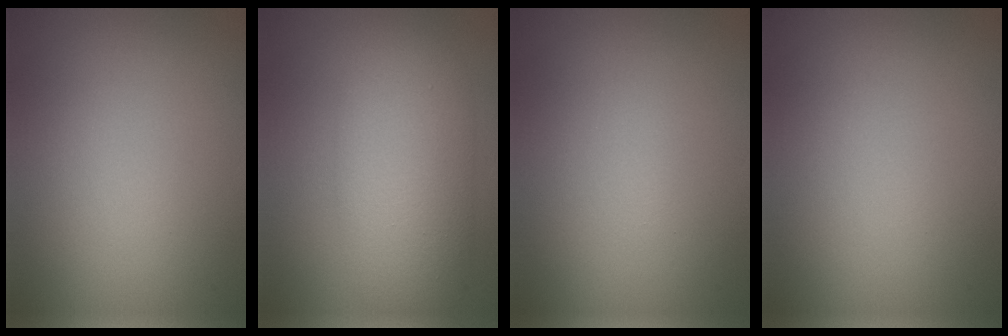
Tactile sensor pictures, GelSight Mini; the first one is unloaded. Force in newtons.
{"total": 7.1, "press": 7.1, "slide": 0.0}
{"total": 0.6, "press": 0.6, "slide": 0.0}
{"total": 0.0}